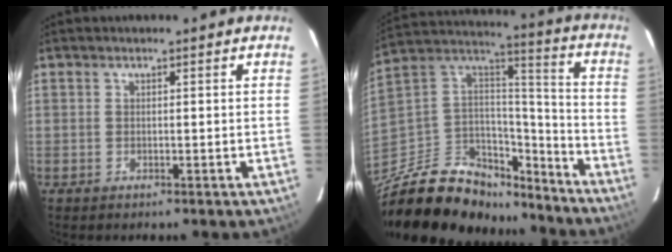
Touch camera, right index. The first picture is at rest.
{"total": 27.3, "force": [-20.0, 13.6, 12.8], "torque": [-0.269, 0.040, -0.311]}